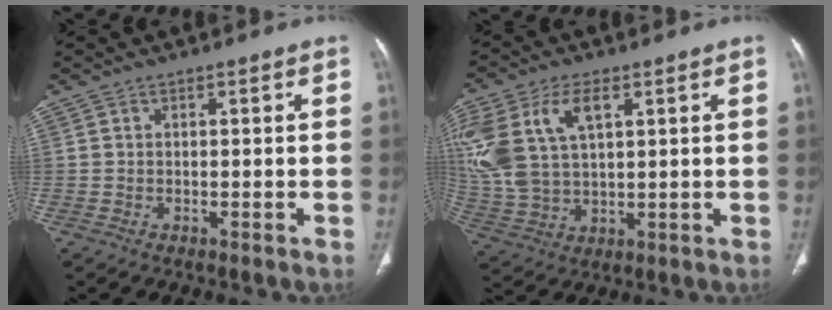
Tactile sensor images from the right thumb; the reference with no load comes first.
{"total": 16.1, "force": [5.6, 9.1, 12.0], "torque": [-0.275, 0.000, 0.114]}